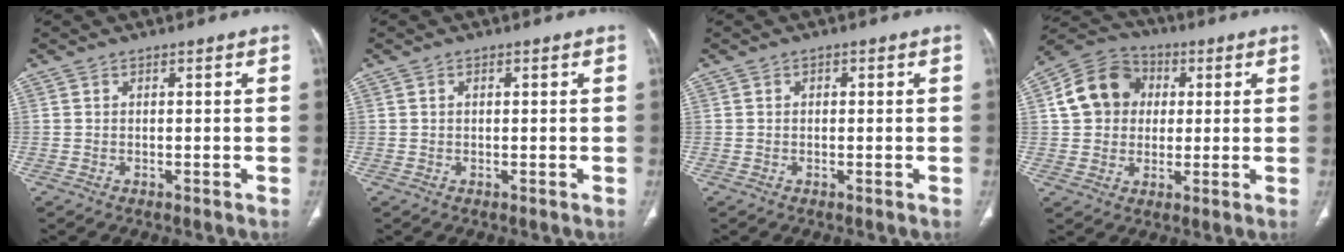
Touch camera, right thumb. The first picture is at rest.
{"total": 0.5, "force": [0.1, 0.3, 0.4], "torque": [-0.008, 0.003, 0.001]}
{"total": 0.8, "force": [0.1, 0.6, 0.4], "torque": [-0.001, 0.002, -0.001]}
{"total": 12.3, "force": [2.1, 10.6, 5.9], "torque": [-0.087, 0.014, 0.025]}